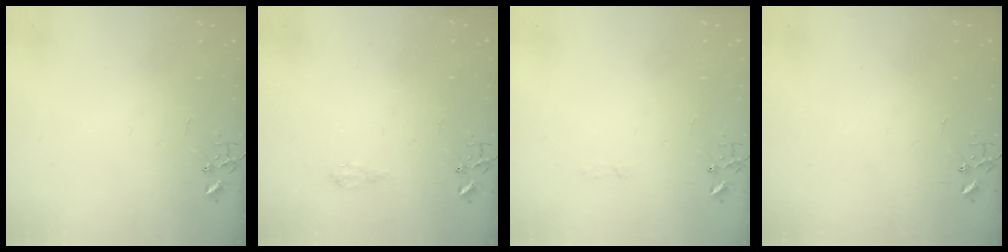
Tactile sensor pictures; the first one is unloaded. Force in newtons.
{"total": 4.7, "press": 4.7, "slide": 0.7}
{"total": 3.3, "press": 3.2, "slide": 0.6}
{"total": 0.0}